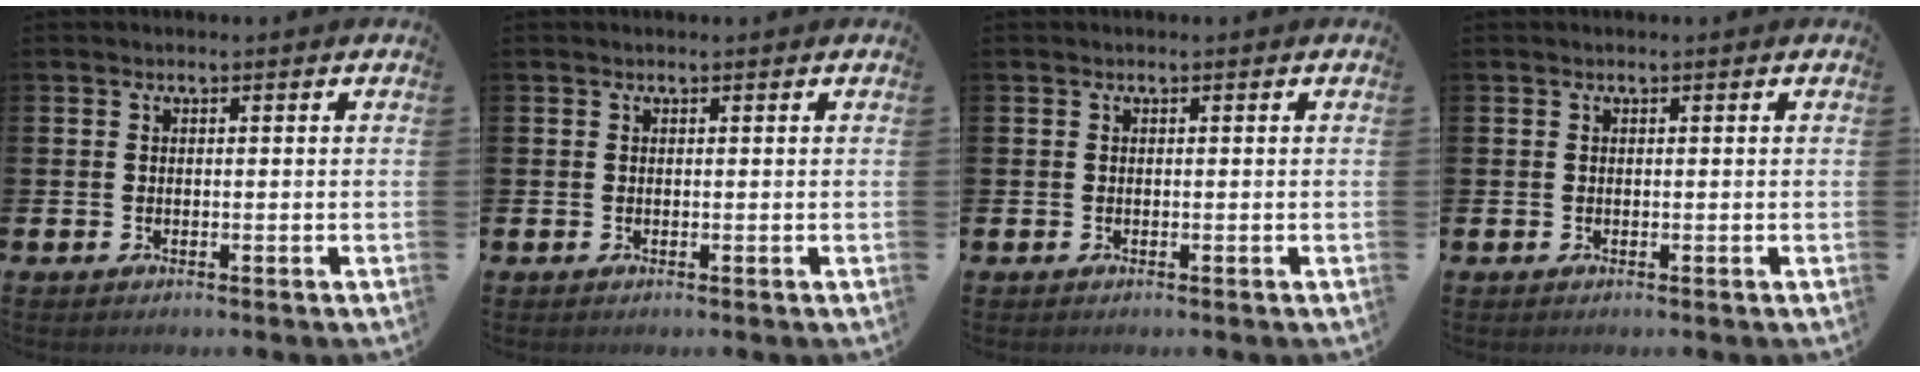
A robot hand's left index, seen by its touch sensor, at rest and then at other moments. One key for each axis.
{"total": 0.0}
{"total": 0.0}
{"total": 0.0}